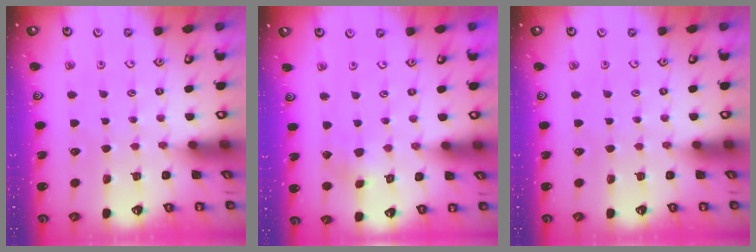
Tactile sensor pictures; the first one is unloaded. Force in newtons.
{"total": 2.0, "press": 2.0, "slide": 0.1}
{"total": 0.0}